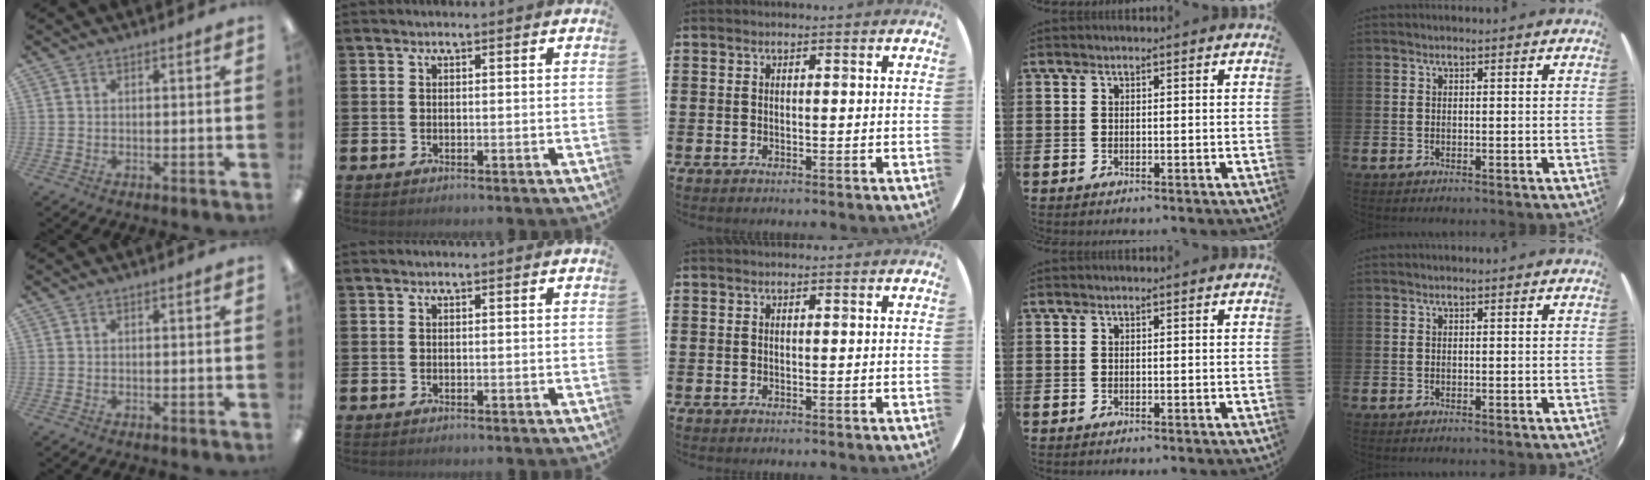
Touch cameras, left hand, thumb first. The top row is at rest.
{}